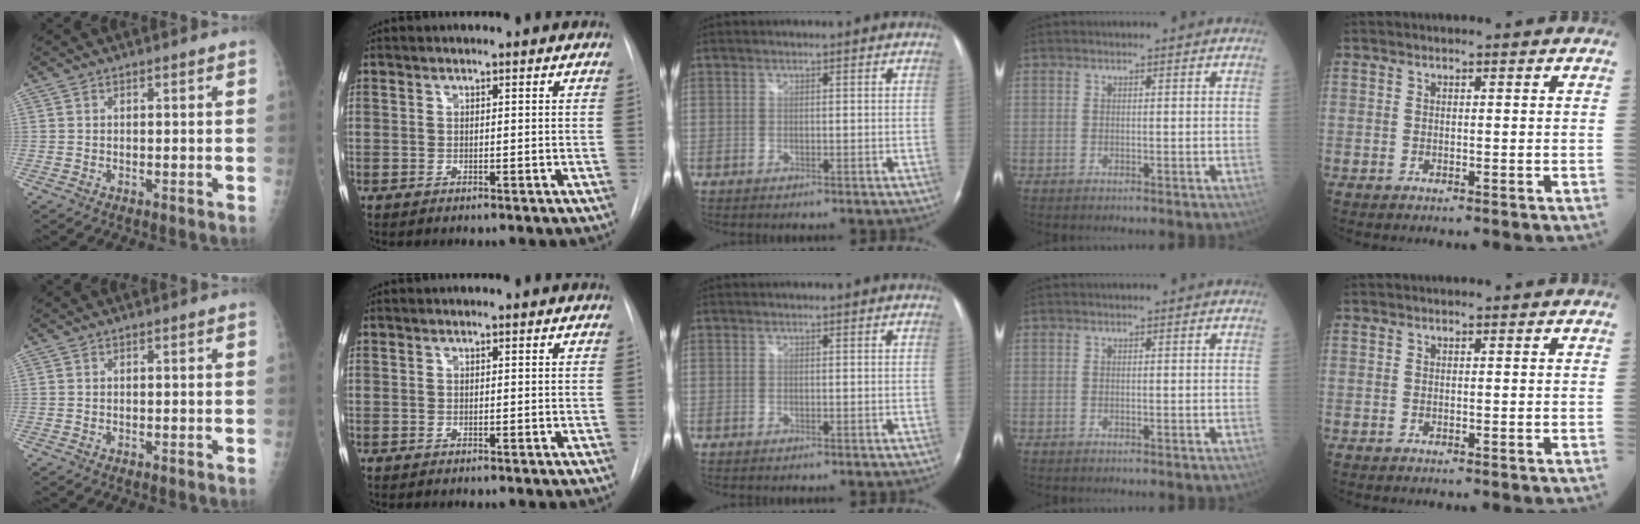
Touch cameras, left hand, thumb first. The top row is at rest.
{}